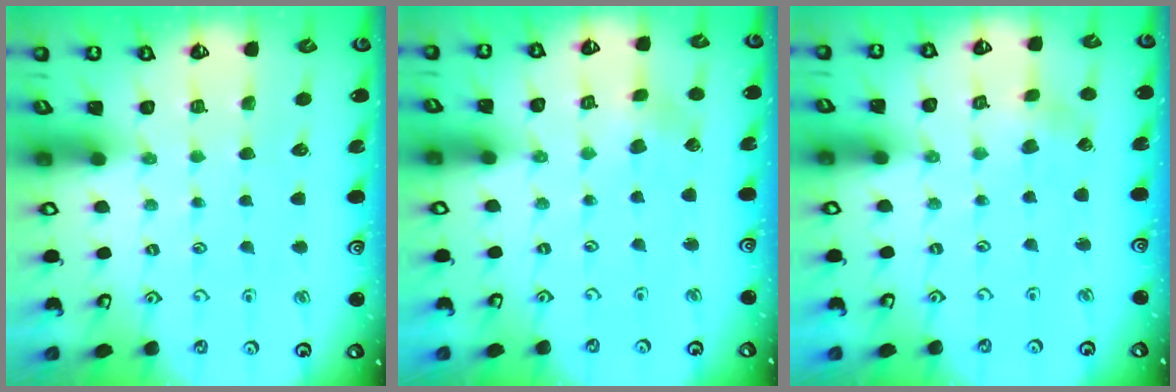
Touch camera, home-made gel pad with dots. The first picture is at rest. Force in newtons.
{"total": 2.3, "press": 2.3, "slide": 0.3}
{"total": 2.1, "press": 2.1, "slide": 0.3}